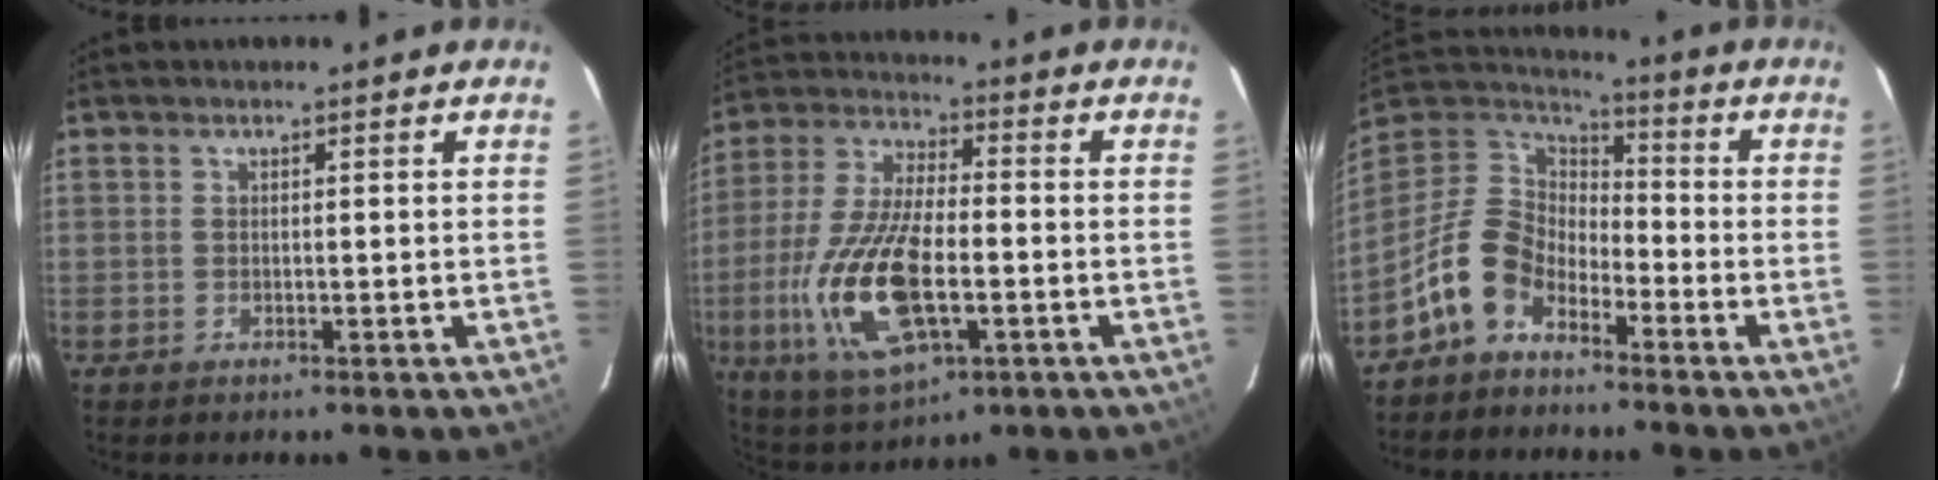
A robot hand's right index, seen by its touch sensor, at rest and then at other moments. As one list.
[{"total": 18.5, "force": [-4.9, 7.7, 16.1], "torque": [-0.349, -0.015, -0.086]}, {"total": 11.5, "force": [-7.0, 7.2, 5.6], "torque": [-0.122, 0.026, -0.141]}]